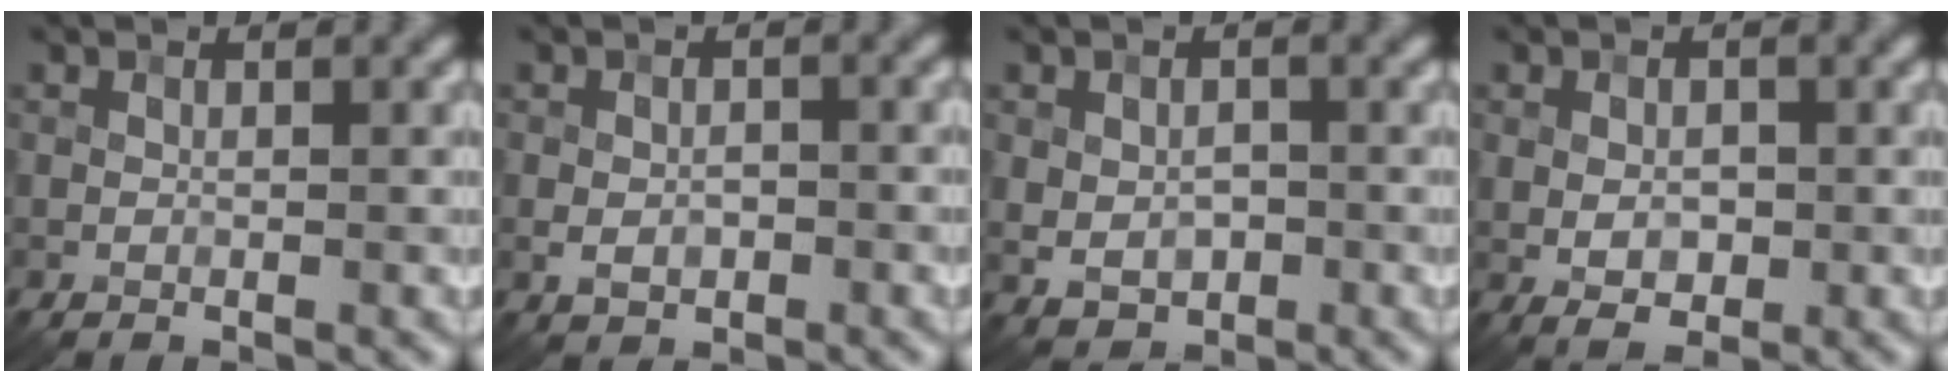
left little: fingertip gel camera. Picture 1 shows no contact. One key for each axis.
{"total": 2.0, "fx": -0.6, "fy": 1.3, "fz": 1.4, "tx": -0.026, "ty": -0.002, "tz": -0.010}
{"total": 2.6, "fx": -0.4, "fy": 1.9, "fz": 1.7, "tx": -0.030, "ty": -0.007, "tz": -0.002}
{"total": 2.6, "fx": -0.3, "fy": 1.6, "fz": 2.0, "tx": -0.033, "ty": 0.000, "tz": -0.003}